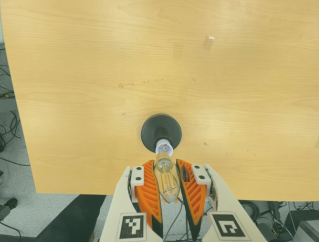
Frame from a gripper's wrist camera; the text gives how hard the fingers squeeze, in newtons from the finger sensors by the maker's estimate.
{"total": 23.4, "left": 25.5, "right": 21.2}